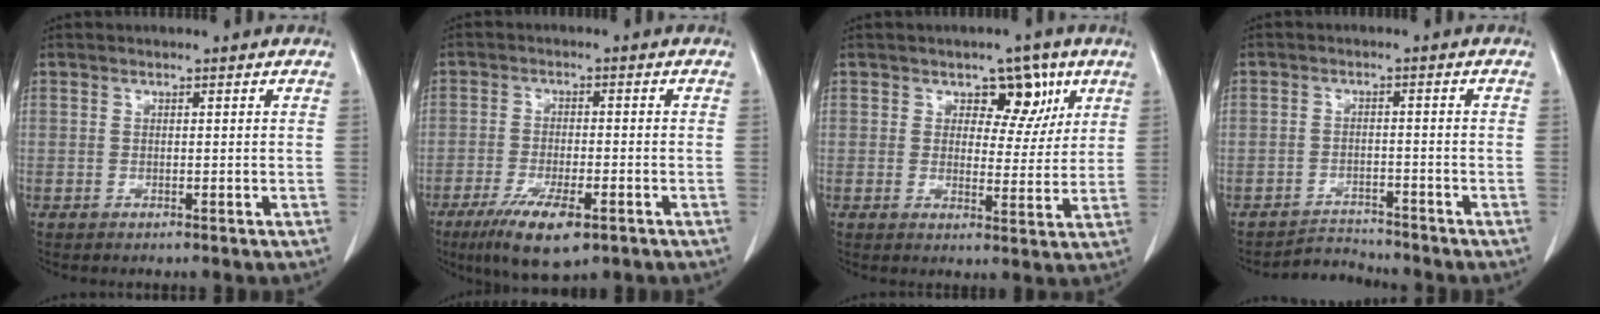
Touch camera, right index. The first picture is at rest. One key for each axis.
{"total": 9.0, "fx": -5.2, "fy": 2.2, "fz": 7.0, "tx": -0.125, "ty": -0.018, "tz": -0.082}
{"total": 6.2, "fx": 3.1, "fy": 3.8, "fz": 3.8, "tx": -0.034, "ty": 0.006, "tz": 0.041}
{"total": 3.4, "fx": -3.1, "fy": 0.4, "fz": -1.3, "tx": 0.027, "ty": 0.000, "tz": -0.050}